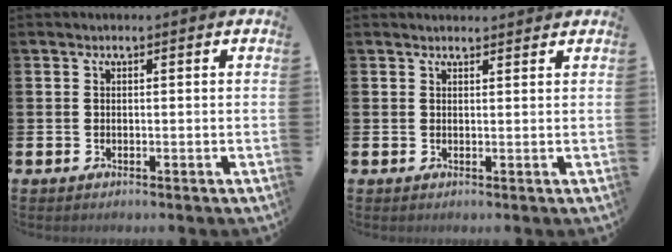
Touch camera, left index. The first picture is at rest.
{"total": 1.4, "force": [1.4, 0.3, 0.0], "torque": [0.012, -0.006, 0.022]}